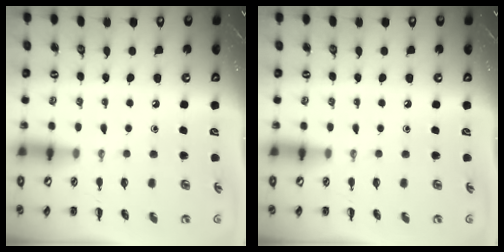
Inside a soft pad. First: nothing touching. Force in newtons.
{"total": 0.0}